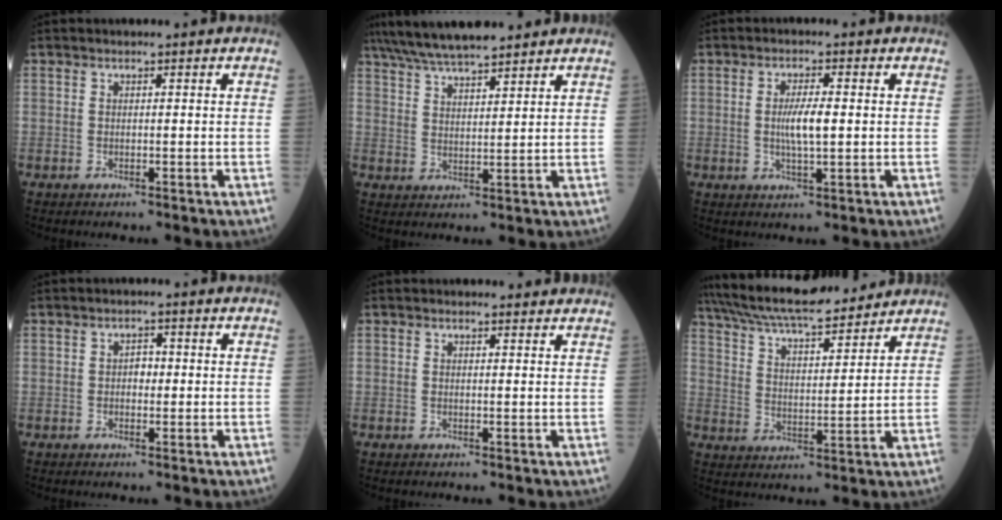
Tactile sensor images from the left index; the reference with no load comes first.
{"total": 12.3, "force": [10.6, 2.2, 5.9], "torque": [-0.112, 0.029, 0.187]}
{"total": 4.4, "force": [0.1, 0.9, 4.3], "torque": [-0.086, -0.003, 0.001]}
{"total": 1.7, "force": [0.0, 1.2, 1.2], "torque": [-0.021, 0.003, 0.000]}
{"total": 3.3, "force": [3.2, 0.9, 0.5], "torque": [-0.011, 0.009, 0.034]}
{"total": 17.8, "force": [15.9, 3.0, 7.3], "torque": [-0.137, 0.025, 0.264]}